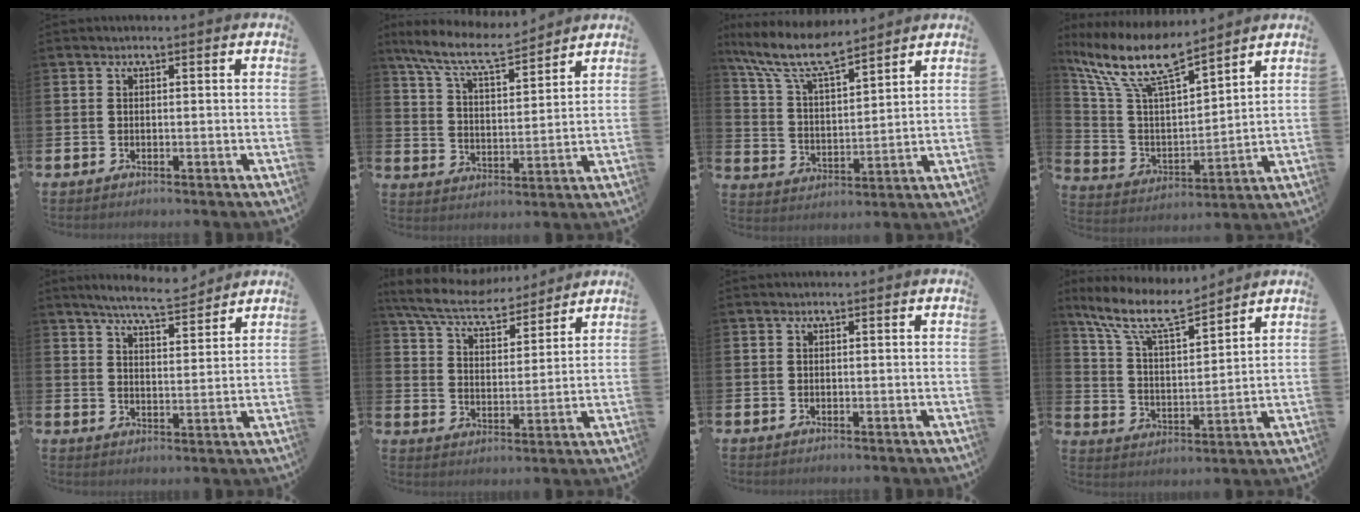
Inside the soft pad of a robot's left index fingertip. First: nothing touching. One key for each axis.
{"total": 8.8, "fx": 7.9, "fy": 1.5, "fz": 3.5, "tx": -0.103, "ty": -0.043, "tz": 0.142}
{"total": 10.0, "fx": 8.5, "fy": 2.1, "fz": 4.8, "tx": -0.129, "ty": -0.036, "tz": 0.152}
{"total": 11.3, "fx": 9.3, "fy": 2.2, "fz": 5.9, "tx": -0.157, "ty": -0.050, "tz": 0.160}
{"total": 6.5, "fx": 6.2, "fy": 0.3, "fz": 1.8, "tx": -0.050, "ty": -0.029, "tz": 0.110}
{"total": 8.0, "fx": 7.3, "fy": 1.8, "fz": 2.8, "tx": -0.089, "ty": -0.039, "tz": 0.130}
{"total": 0.0}
{"total": 9.6, "fx": 8.1, "fy": 2.2, "fz": 4.7, "tx": -0.127, "ty": -0.040, "tz": 0.144}